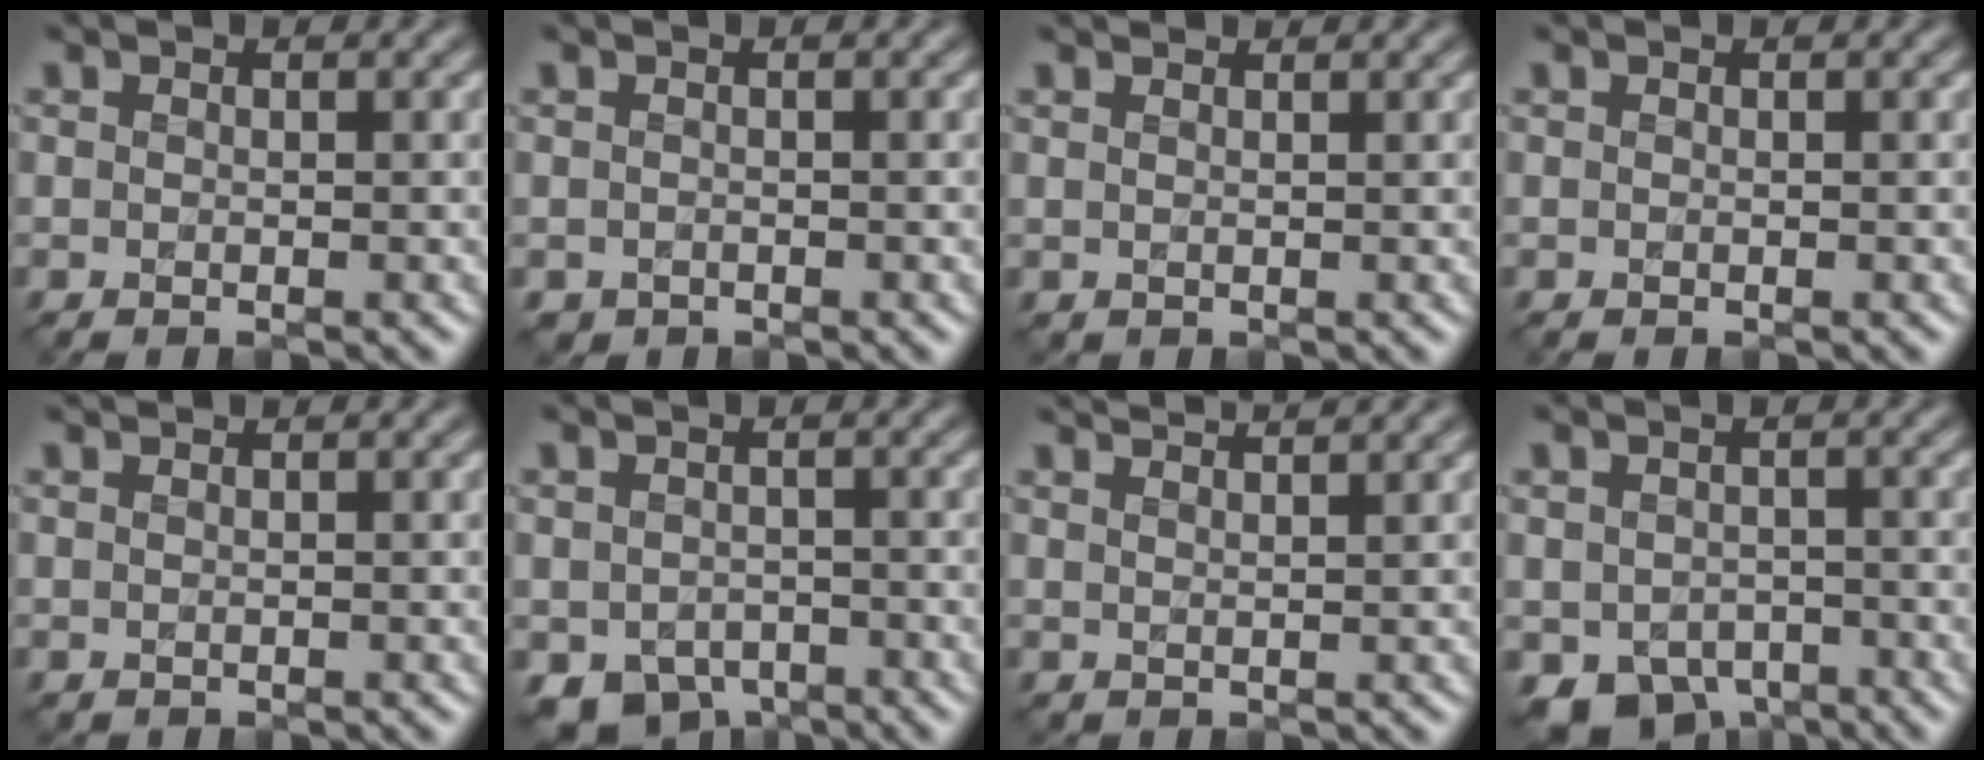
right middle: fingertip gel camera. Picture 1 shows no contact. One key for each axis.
{"total": 0.6, "fx": -0.3, "fy": -0.1, "fz": -0.5, "tx": -0.001, "ty": -0.003, "tz": 0.000}
{"total": 2.2, "fx": 2.1, "fy": 0.5, "fz": 0.4, "tx": -0.001, "ty": 0.000, "tz": 0.011}
{"total": 0.0}
{"total": 1.0, "fx": 1.0, "fy": 0.1, "fz": -0.1, "tx": -0.003, "ty": 0.000, "tz": 0.009}
{"total": 3.6, "fx": -2.6, "fy": 2.2, "fz": 1.0, "tx": -0.020, "ty": -0.018, "tz": -0.038}
{"total": 4.1, "fx": 3.7, "fy": 0.9, "fz": 1.4, "tx": 0.002, "ty": 0.023, "tz": 0.025}
{"total": 4.3, "fx": -2.9, "fy": 2.7, "fz": 1.5, "tx": -0.025, "ty": -0.020, "tz": -0.039}